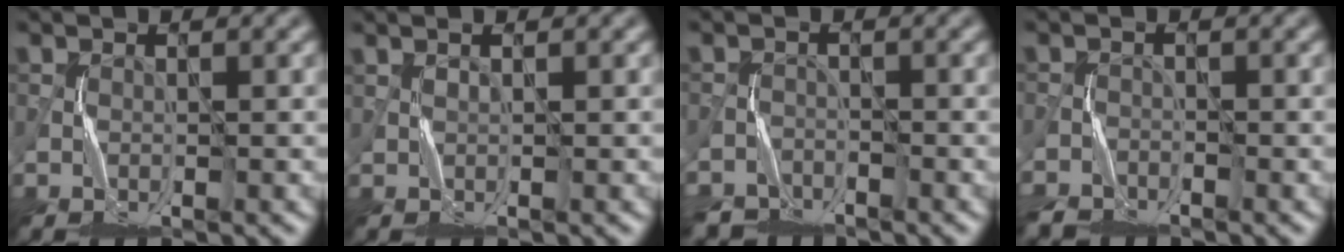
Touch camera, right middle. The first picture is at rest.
{"total": 0.7, "force": [0.5, -0.4, -0.1], "torque": [0.003, 0.001, 0.012]}
{"total": 3.4, "force": [-3.3, 0.8, -0.4], "torque": [0.019, -0.015, -0.058]}
{"total": 2.5, "force": [-2.5, 0.5, 0.0], "torque": [0.003, -0.017, -0.055]}